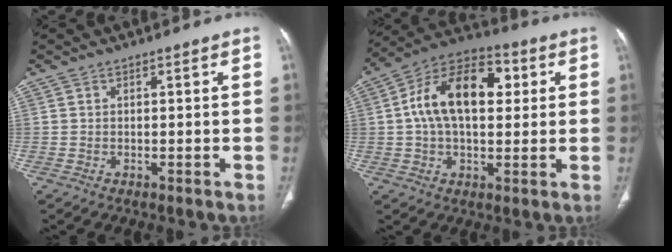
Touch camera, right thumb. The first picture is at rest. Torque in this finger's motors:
{"motor_torque": [0.51, 0.51, 0.46, -0.34, 0.35]}